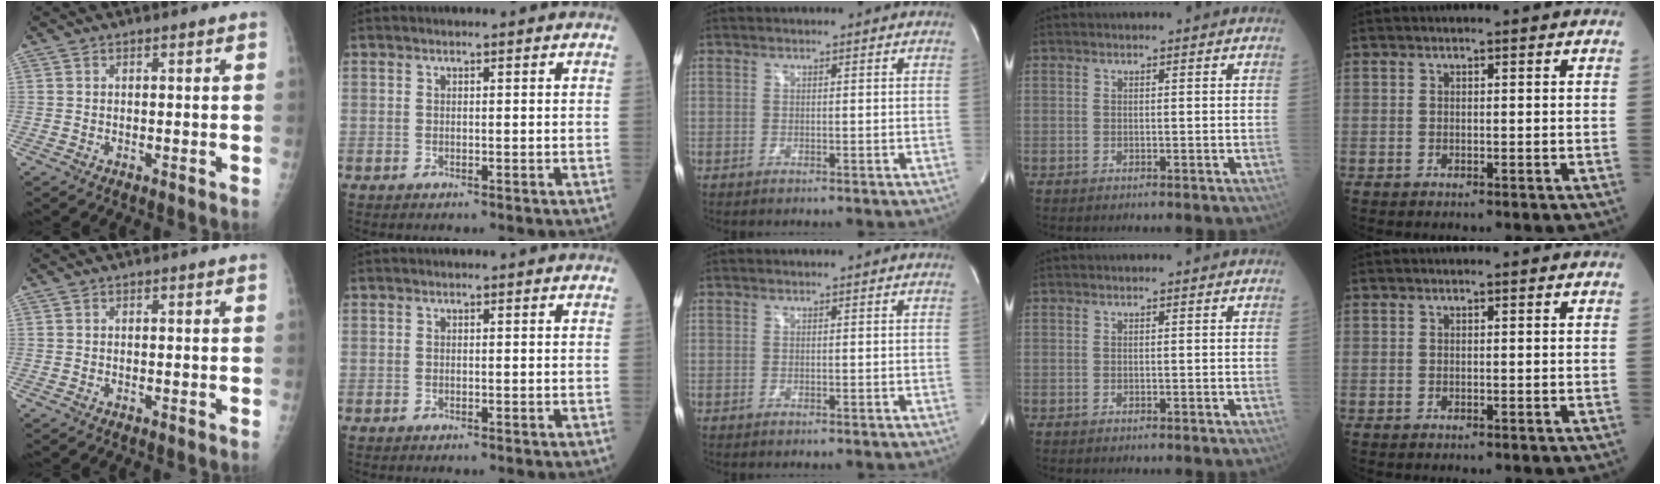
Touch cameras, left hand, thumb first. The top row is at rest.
{}